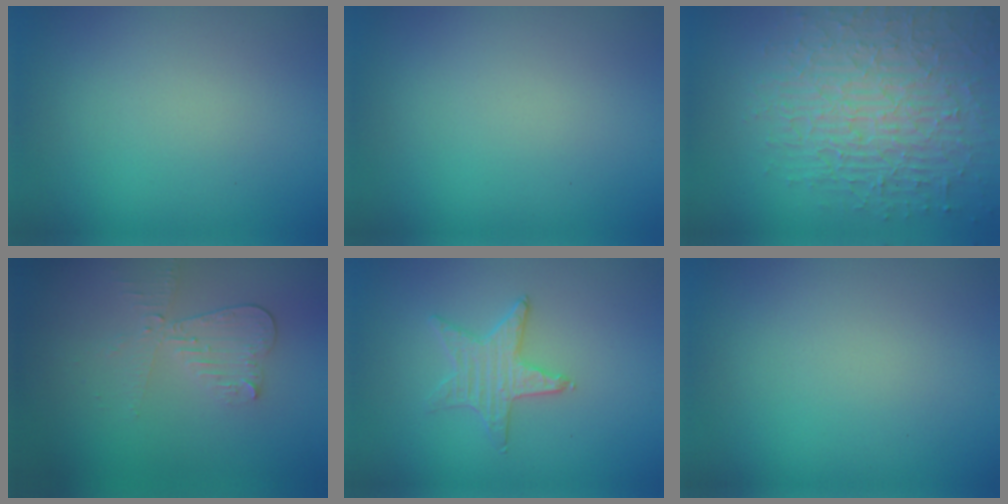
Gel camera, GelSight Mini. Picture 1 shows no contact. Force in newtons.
{"total": 0.0}
{"total": 7.7, "press": 5.6, "slide": 5.3}
{"total": 3.0, "press": 2.6, "slide": 1.4}
{"total": 1.6, "press": 1.6, "slide": 0.2}
{"total": 0.0}